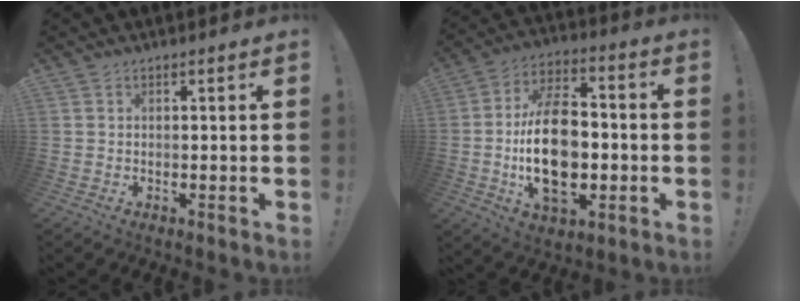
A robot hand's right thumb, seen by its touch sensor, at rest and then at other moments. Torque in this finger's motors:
{"motor_torque": [2.33, 2.68, 1.55, -1.22, 0.73]}